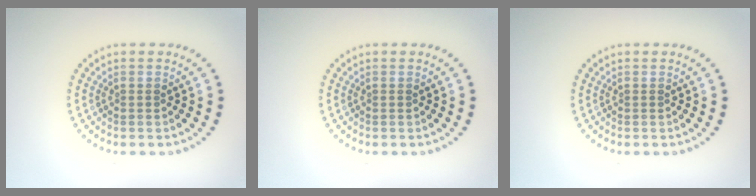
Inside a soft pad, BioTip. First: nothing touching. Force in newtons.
{"total": 0.0}
{"total": 0.0}